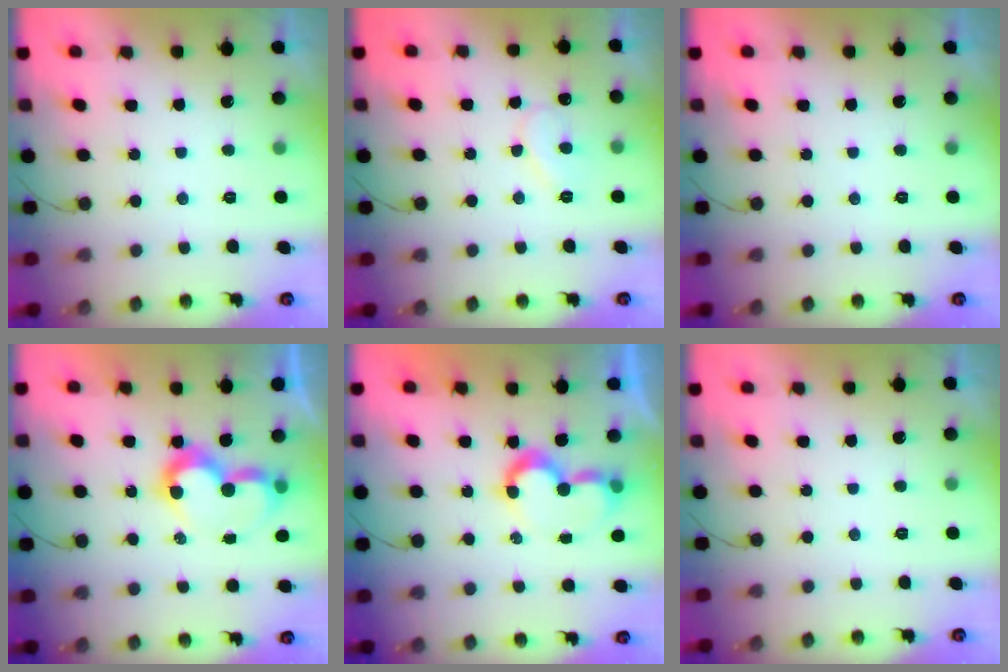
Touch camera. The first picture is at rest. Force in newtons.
{"total": 7.7, "press": 7.7, "slide": 0.3}
{"total": 0.0}
{"total": 8.9, "press": 8.9, "slide": 0.8}
{"total": 8.8, "press": 8.7, "slide": 0.7}
{"total": 0.0}